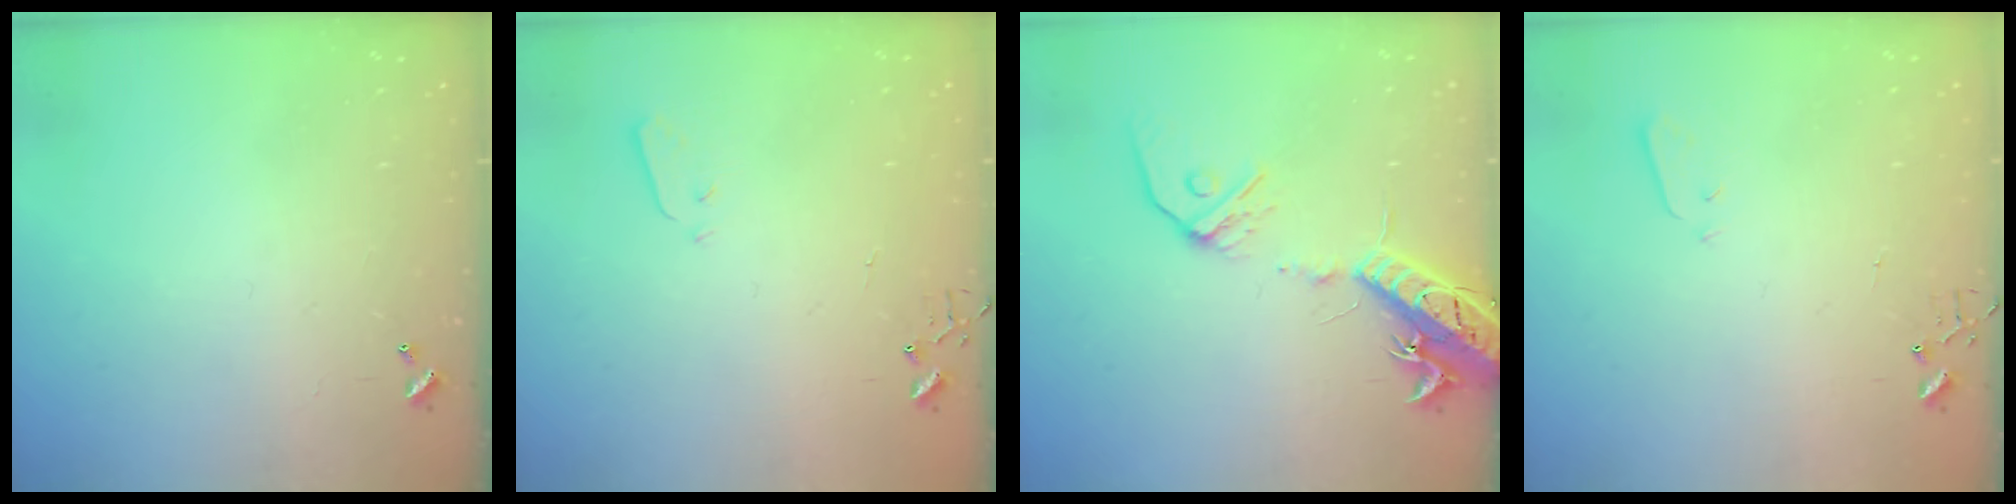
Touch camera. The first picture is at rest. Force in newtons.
{"total": 2.9, "press": 2.9, "slide": 0.4}
{"total": 16.6, "press": 16.3, "slide": 3.5}
{"total": 2.1, "press": 2.1, "slide": 0.3}